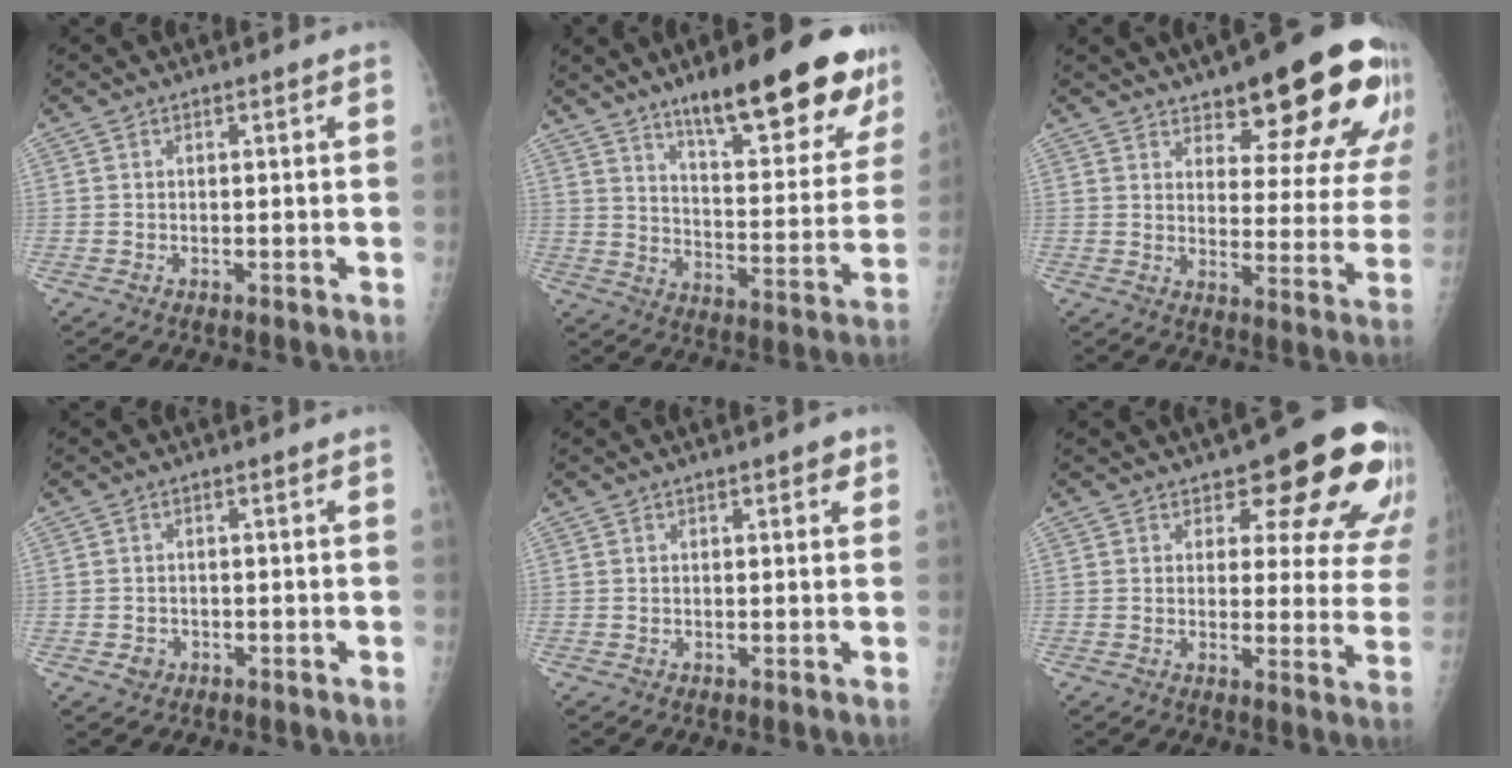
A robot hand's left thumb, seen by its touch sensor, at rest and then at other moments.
{"total": 24.4, "force": [16.4, 6.5, 16.8], "torque": [-0.189, -0.067, 0.240]}
{"total": 20.9, "force": [14.0, 6.9, 14.0], "torque": [-0.134, -0.074, 0.179]}
{"total": 1.6, "force": [-0.6, 1.4, 0.4], "torque": [0.000, 0.004, -0.006]}
{"total": 2.1, "force": [1.2, 0.9, 1.5], "torque": [-0.009, -0.002, 0.013]}
{"total": 16.3, "force": [10.6, 6.9, 10.4], "torque": [-0.073, -0.055, 0.112]}